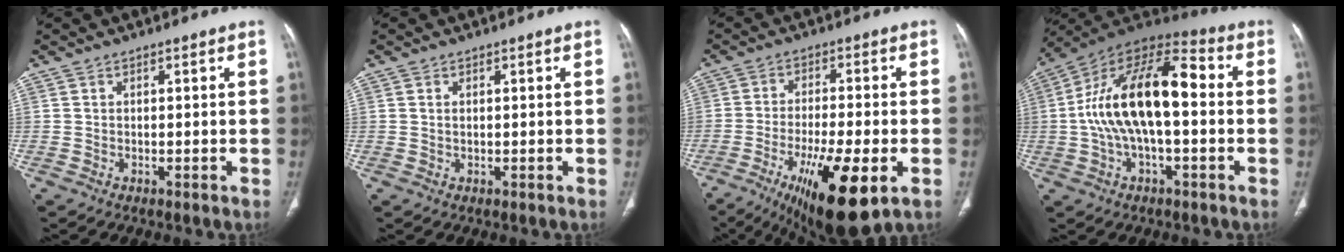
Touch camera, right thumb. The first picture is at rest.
{"total": 0.8, "force": [0.3, 0.3, 0.7], "torque": [-0.017, 0.003, 0.008]}
{"total": 16.5, "force": [-6.8, 4.4, 14.4], "torque": [-0.242, -0.006, -0.102]}
{"total": 20.0, "force": [0.1, 9.1, 17.8], "torque": [-0.314, 0.049, -0.006]}